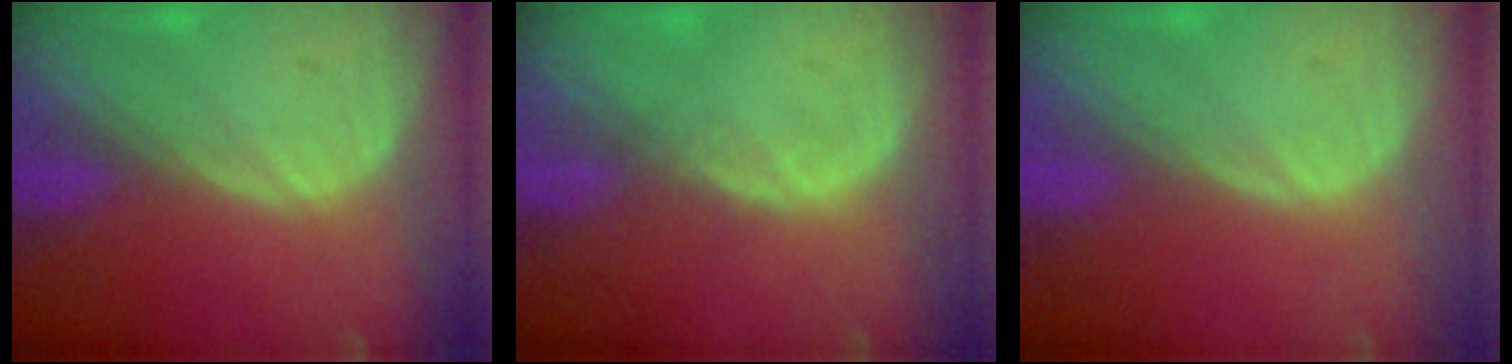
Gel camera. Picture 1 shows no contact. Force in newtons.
{"total": 0.9, "press": 0.9, "slide": 0.2}
{"total": 0.0}